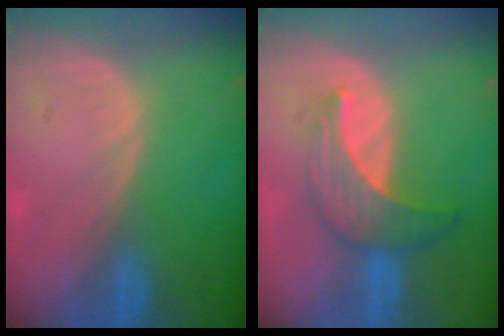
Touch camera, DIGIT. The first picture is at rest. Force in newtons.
{"total": 7.3, "press": 6.6, "slide": 3.1}